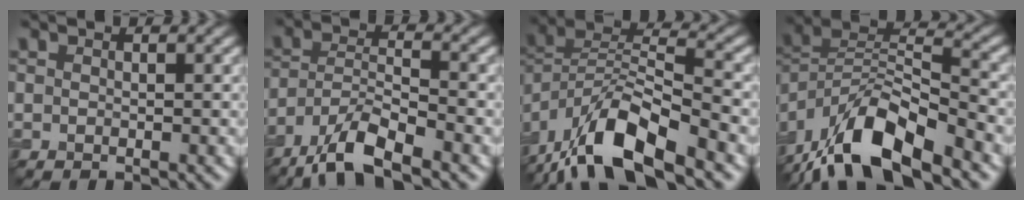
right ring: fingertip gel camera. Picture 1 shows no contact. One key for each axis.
{"total": 7.4, "fx": -5.5, "fy": 1.8, "fz": 4.6, "tx": -0.080, "ty": -0.001, "tz": -0.106}
{"total": 12.4, "fx": -8.3, "fy": 4.1, "fz": 8.3, "tx": -0.157, "ty": 0.007, "tz": -0.160}
{"total": 12.4, "fx": -8.6, "fy": 4.0, "fz": 8.0, "tx": -0.153, "ty": 0.013, "tz": -0.162}